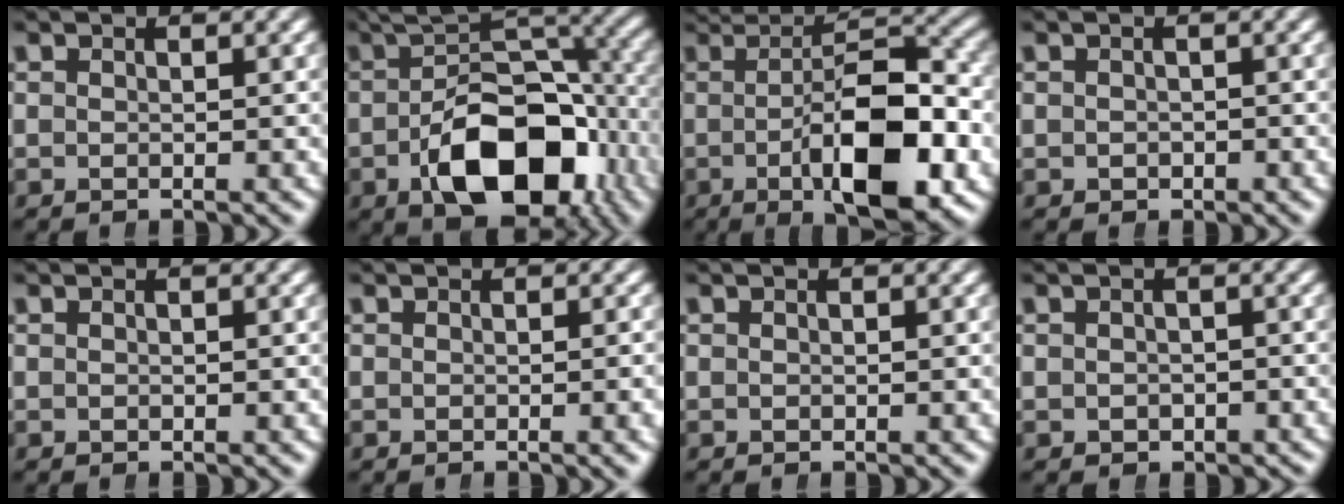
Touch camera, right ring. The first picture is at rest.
{"total": 14.1, "force": [-4.0, 7.4, 11.3], "torque": [-0.165, -0.027, -0.046]}
{"total": 10.1, "force": [-1.6, 2.5, 9.7], "torque": [-0.121, 0.002, -0.021]}
{"total": 1.1, "force": [-0.6, 1.0, 0.0], "torque": [0.002, -0.010, -0.001]}
{"total": 0.0}
{"total": 0.6, "force": [0.0, -0.4, 0.5], "torque": [-0.004, 0.007, -0.002]}
{"total": 0.0}
{"total": 2.1, "force": [-1.3, 1.7, 0.3], "torque": [0.005, -0.016, -0.009]}